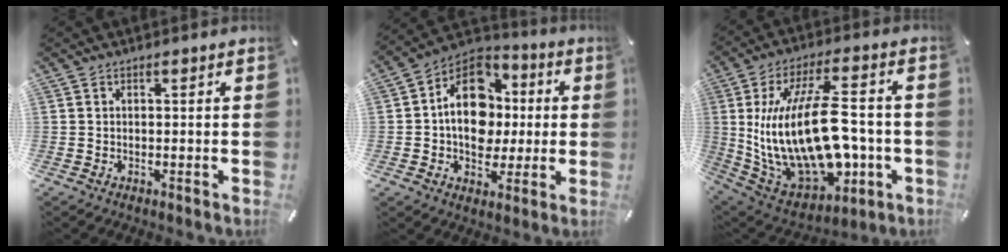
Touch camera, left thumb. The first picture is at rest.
{"total": 15.9, "force": [-0.1, 12.8, 9.5], "torque": [-0.167, 0.006, 0.000]}
{"total": 26.3, "force": [-0.7, 14.6, 21.9], "torque": [-0.444, -0.008, -0.002]}